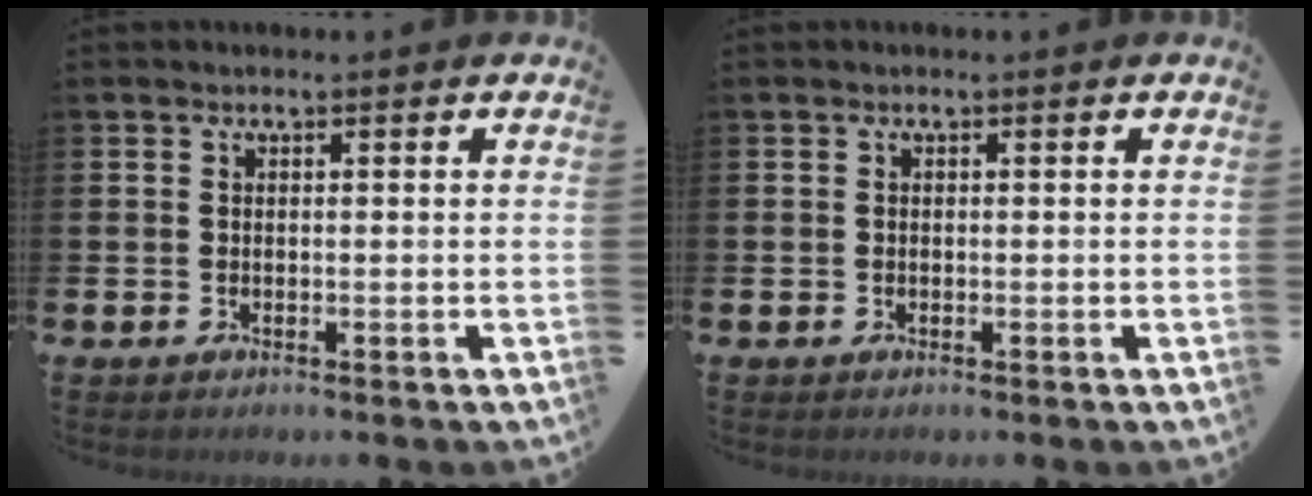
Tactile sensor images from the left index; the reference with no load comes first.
{"total": 0.0}